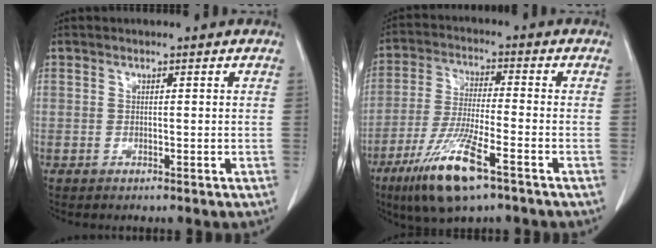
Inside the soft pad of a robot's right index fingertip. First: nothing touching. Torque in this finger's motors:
{"motor_torque": [1.17, -0.97, 0.36, 0.14]}